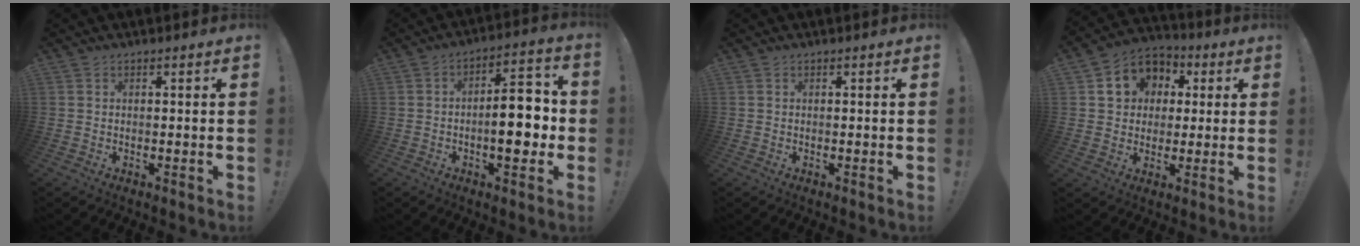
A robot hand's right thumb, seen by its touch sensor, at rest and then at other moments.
{"total": 13.3, "force": [-1.8, 6.0, 11.8], "torque": [-0.159, 0.012, -0.036]}
{"total": 0.0}
{"total": 10.2, "force": [2.4, 9.3, 3.4], "torque": [-0.046, -0.003, 0.052]}